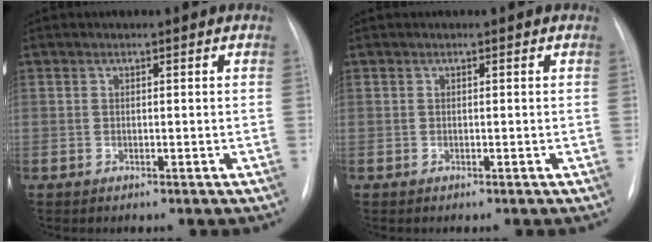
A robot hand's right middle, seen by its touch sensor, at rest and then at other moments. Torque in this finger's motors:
{"motor_torque": [0.05, -0.05, 0.00, 0.00]}